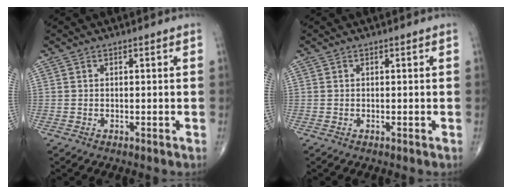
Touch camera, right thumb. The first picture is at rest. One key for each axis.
{"total": 0.0}